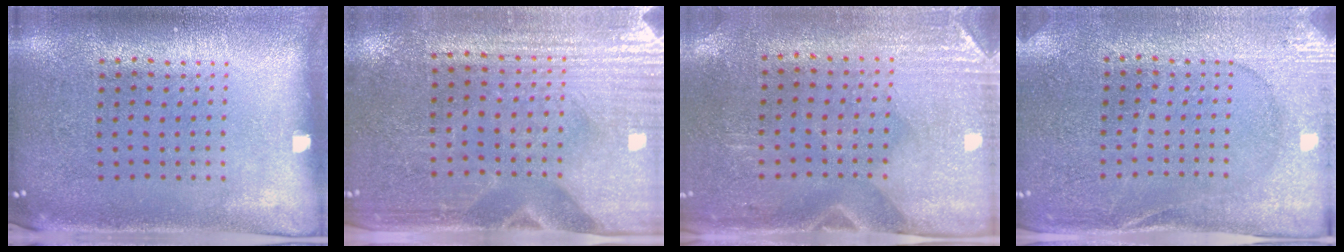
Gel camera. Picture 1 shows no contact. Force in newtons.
{"total": 3.6, "press": 3.3, "slide": 1.3}
{"total": 2.9, "press": 2.5, "slide": 1.5}
{"total": 2.7, "press": 2.7, "slide": 0.2}